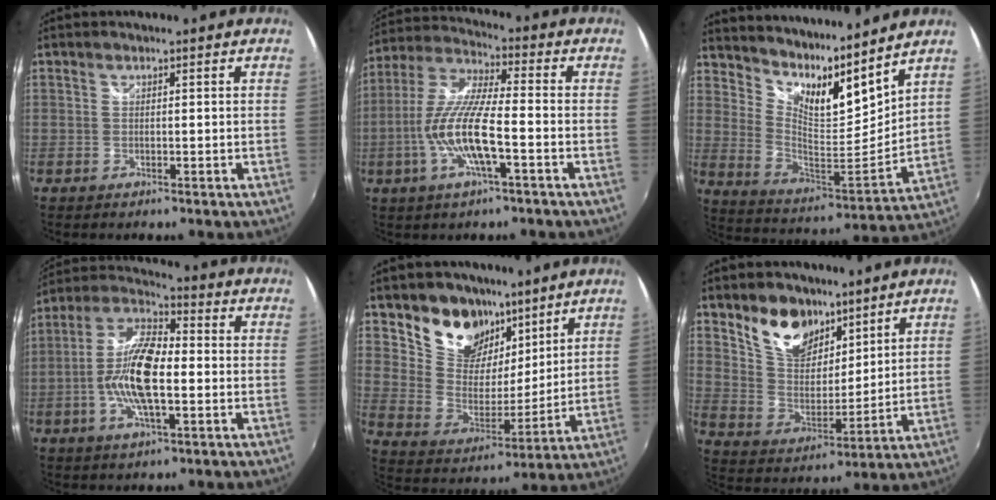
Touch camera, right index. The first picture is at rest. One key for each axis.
{"total": 12.9, "fx": -4.0, "fy": 2.2, "fz": 12.1, "tx": -0.248, "ty": -0.004, "tz": -0.077}
{"total": 15.1, "fx": 12.6, "fy": 2.9, "fz": 7.9, "tx": -0.131, "ty": -0.034, "tz": 0.221}
{"total": 12.7, "fx": -2.4, "fy": 4.2, "fz": 11.8, "tx": -0.242, "ty": 0.005, "tz": -0.052}
{"total": 14.6, "fx": 9.8, "fy": 9.4, "fz": 5.3, "tx": -0.117, "ty": 0.000, "tz": 0.183}
{"total": 12.0, "fx": 8.4, "fy": 6.7, "fz": 5.4, "tx": -0.109, "ty": 0.003, "tz": 0.162}